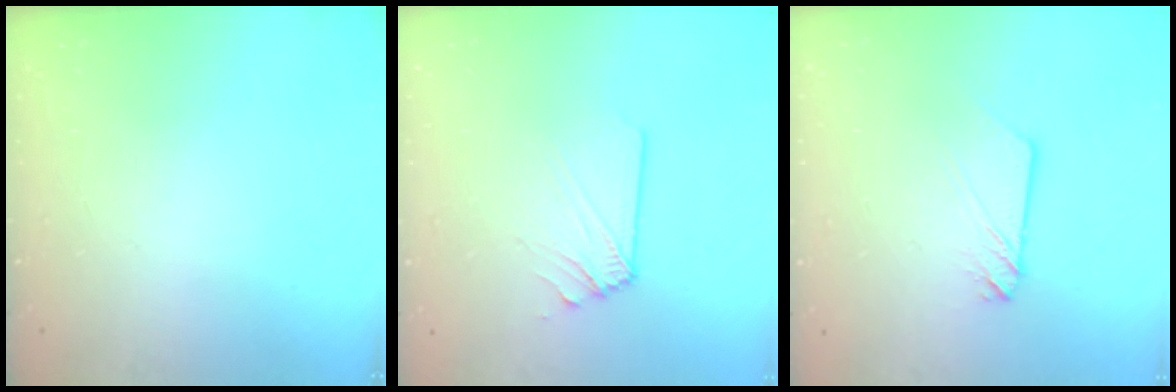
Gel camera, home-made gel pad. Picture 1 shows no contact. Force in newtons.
{"total": 2.9, "press": 2.8, "slide": 0.5}
{"total": 3.0, "press": 3.0, "slide": 0.2}